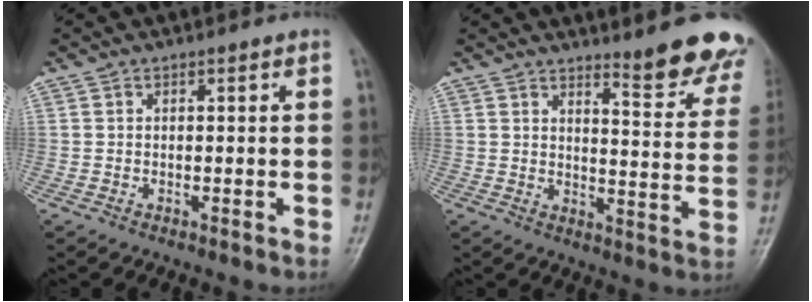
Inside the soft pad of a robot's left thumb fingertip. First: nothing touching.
{"total": 12.9, "force": [10.8, 2.3, 6.7], "torque": [-0.050, -0.091, 0.125]}